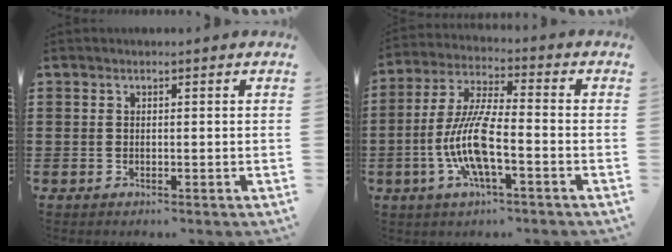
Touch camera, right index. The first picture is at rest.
{"total": 9.8, "force": [-3.2, 2.2, 9.0], "torque": [-0.210, -0.016, -0.070]}